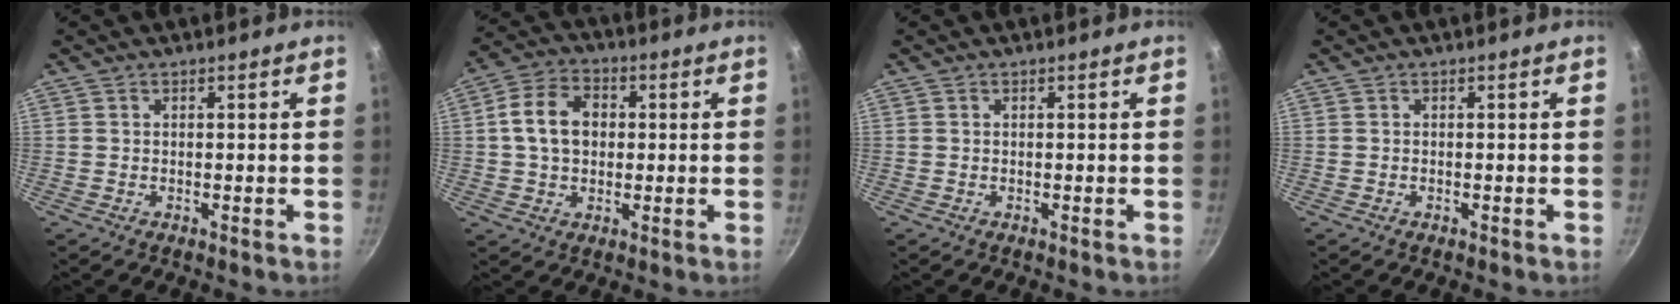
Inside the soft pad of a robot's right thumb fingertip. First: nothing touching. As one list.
[{"total": 9.7, "force": [1.0, 7.3, 6.3], "torque": [-0.097, 0.017, 0.008]}, {"total": 0.0}, {"total": 0.0}]